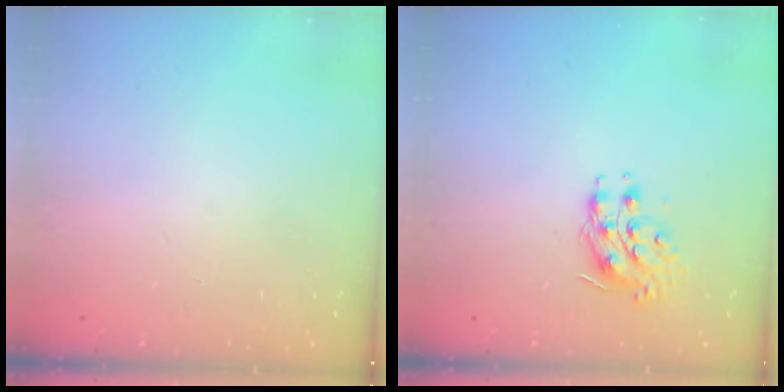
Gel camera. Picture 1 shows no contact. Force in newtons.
{"total": 8.4, "press": 8.4, "slide": 0.5}